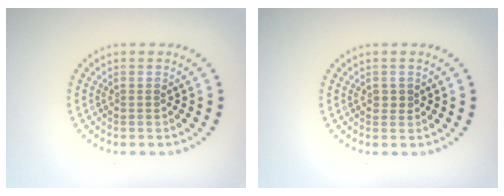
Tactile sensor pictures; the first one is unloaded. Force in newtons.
{"total": 0.9, "press": 0.9, "slide": 0.2}